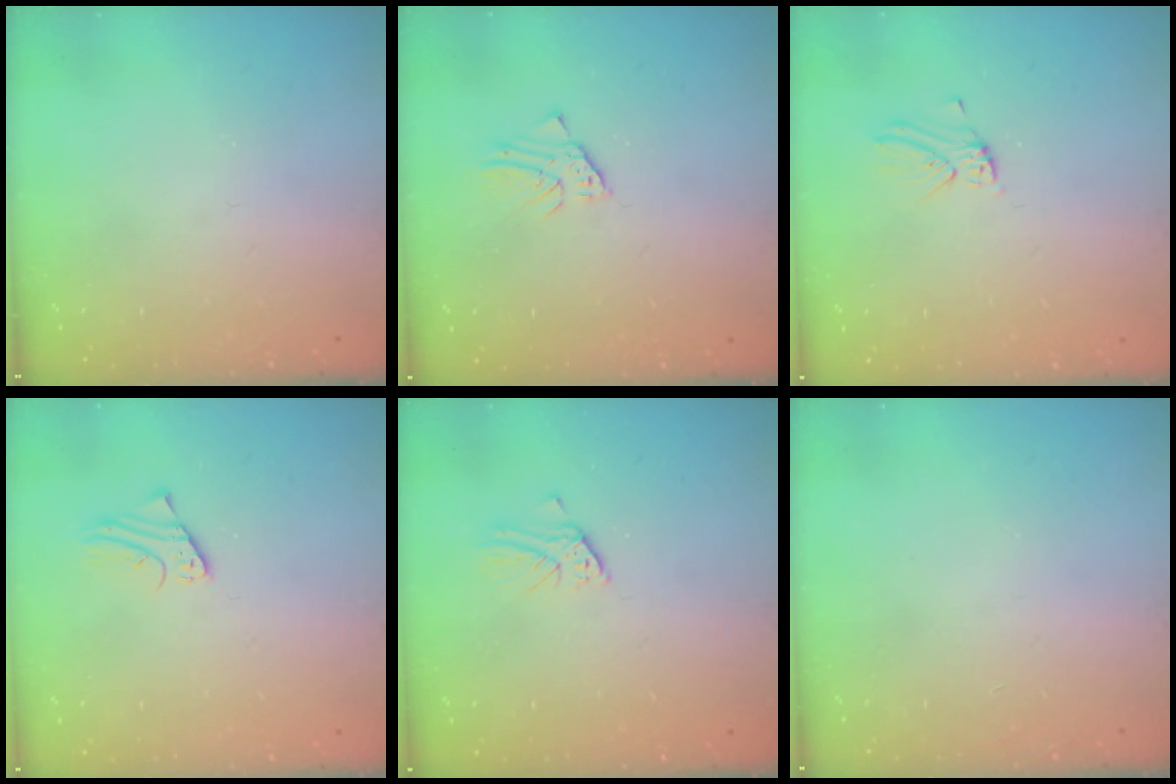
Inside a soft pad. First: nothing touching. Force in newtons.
{"total": 2.1, "press": 2.1, "slide": 0.2}
{"total": 2.2, "press": 2.2, "slide": 0.3}
{"total": 1.9, "press": 1.9, "slide": 0.1}
{"total": 1.4, "press": 1.4, "slide": 0.2}
{"total": 3.0, "press": 3.0, "slide": 0.3}